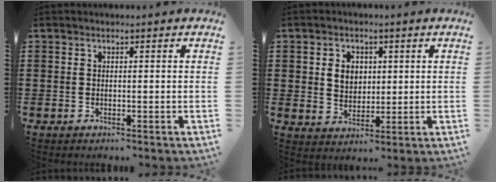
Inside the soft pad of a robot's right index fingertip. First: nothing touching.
{"total": 4.1, "force": [0.9, 3.3, 2.2], "torque": [-0.047, 0.008, 0.011]}